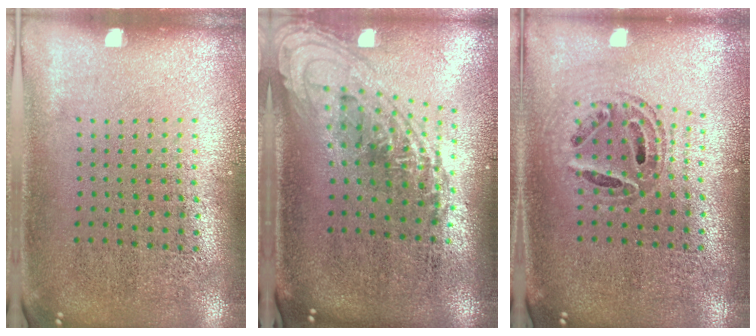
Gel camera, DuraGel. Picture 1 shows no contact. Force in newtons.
{"total": 2.1, "press": 1.7, "slide": 1.3}
{"total": 0.7, "press": 0.7, "slide": 0.1}